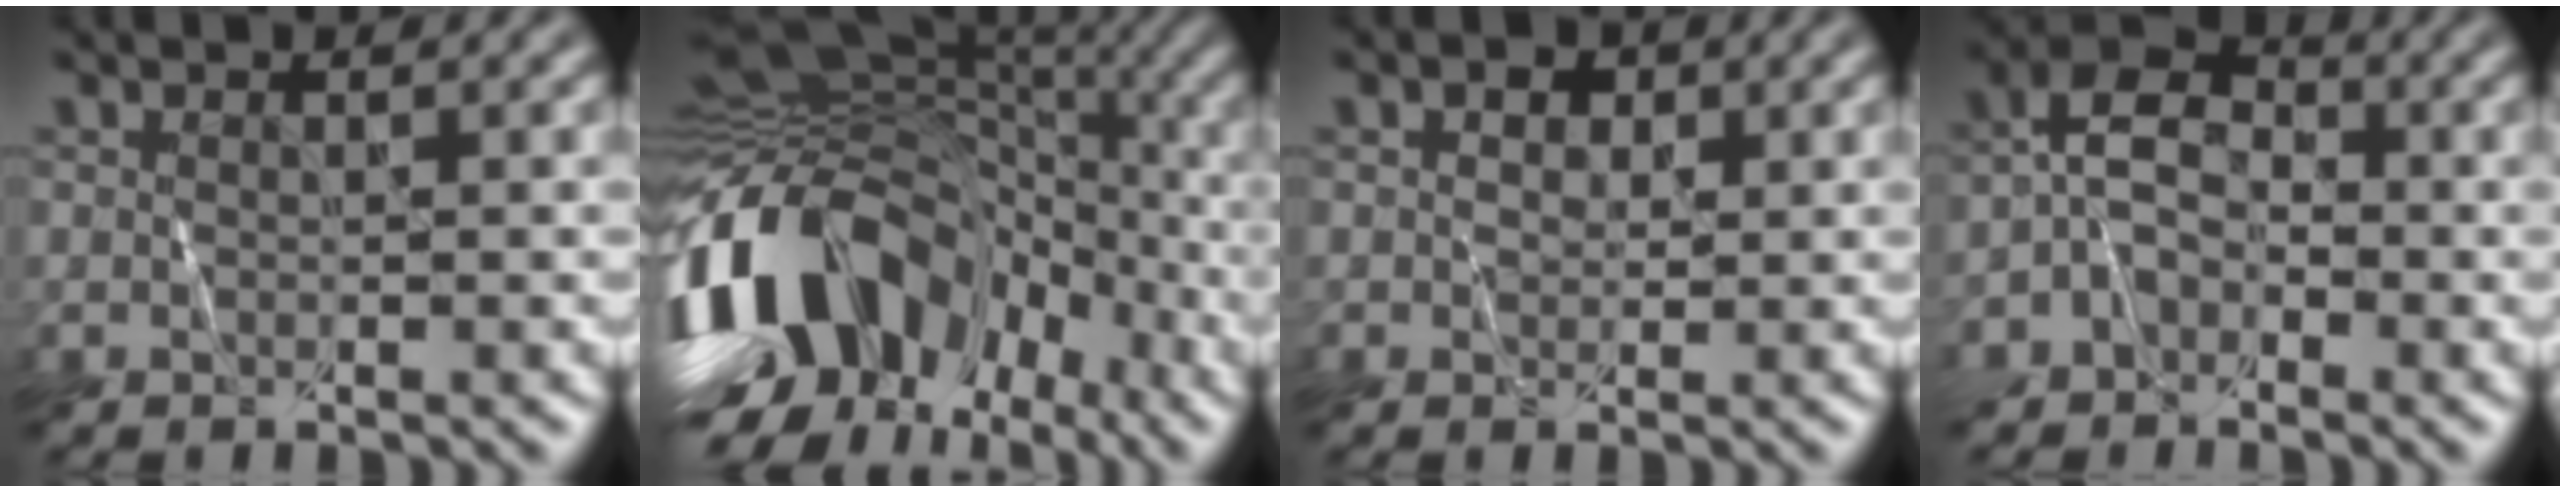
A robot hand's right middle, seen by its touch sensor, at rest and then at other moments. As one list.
[{"total": 15.8, "force": [-4.7, 11.2, 10.0], "torque": [-0.208, 0.016, -0.095]}, {"total": 1.4, "force": [0.6, 1.1, 0.5], "torque": [-0.006, 0.010, 0.008]}, {"total": 3.6, "force": [-1.6, 2.5, 2.0], "torque": [-0.038, 0.021, -0.042]}]